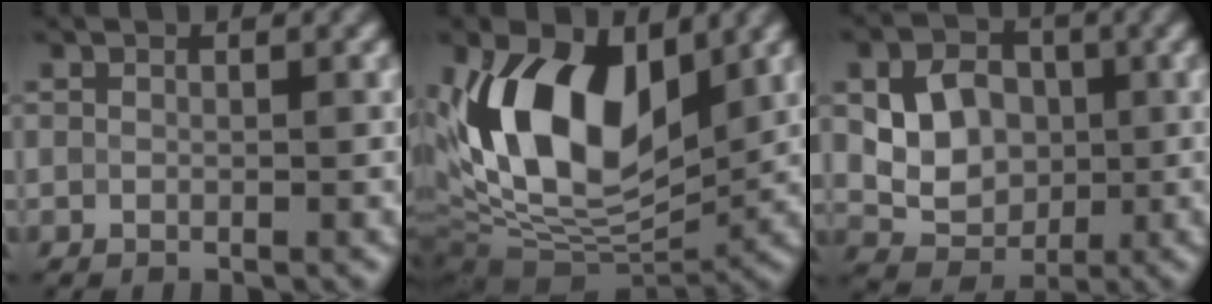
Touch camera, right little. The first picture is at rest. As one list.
[{"total": 13.5, "force": [3.2, 7.9, 10.4], "torque": [-0.188, -0.003, 0.055]}, {"total": 5.1, "force": [0.5, 4.2, 2.9], "torque": [-0.055, 0.002, 0.009]}]